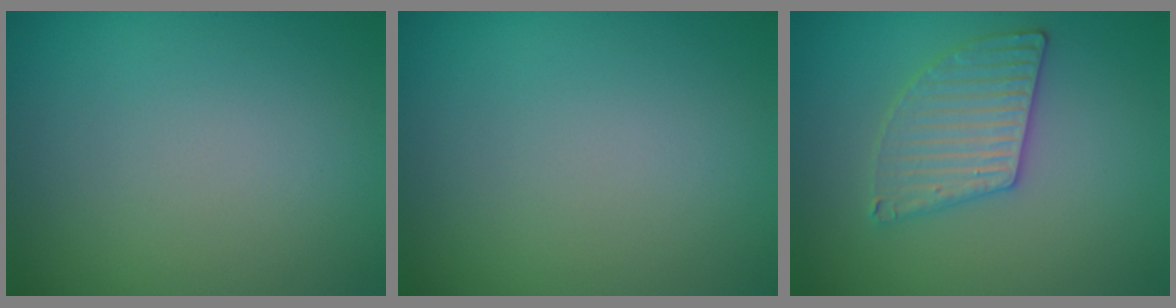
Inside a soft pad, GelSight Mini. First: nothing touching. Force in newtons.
{"total": 0.0}
{"total": 3.2, "press": 3.2, "slide": 0.3}